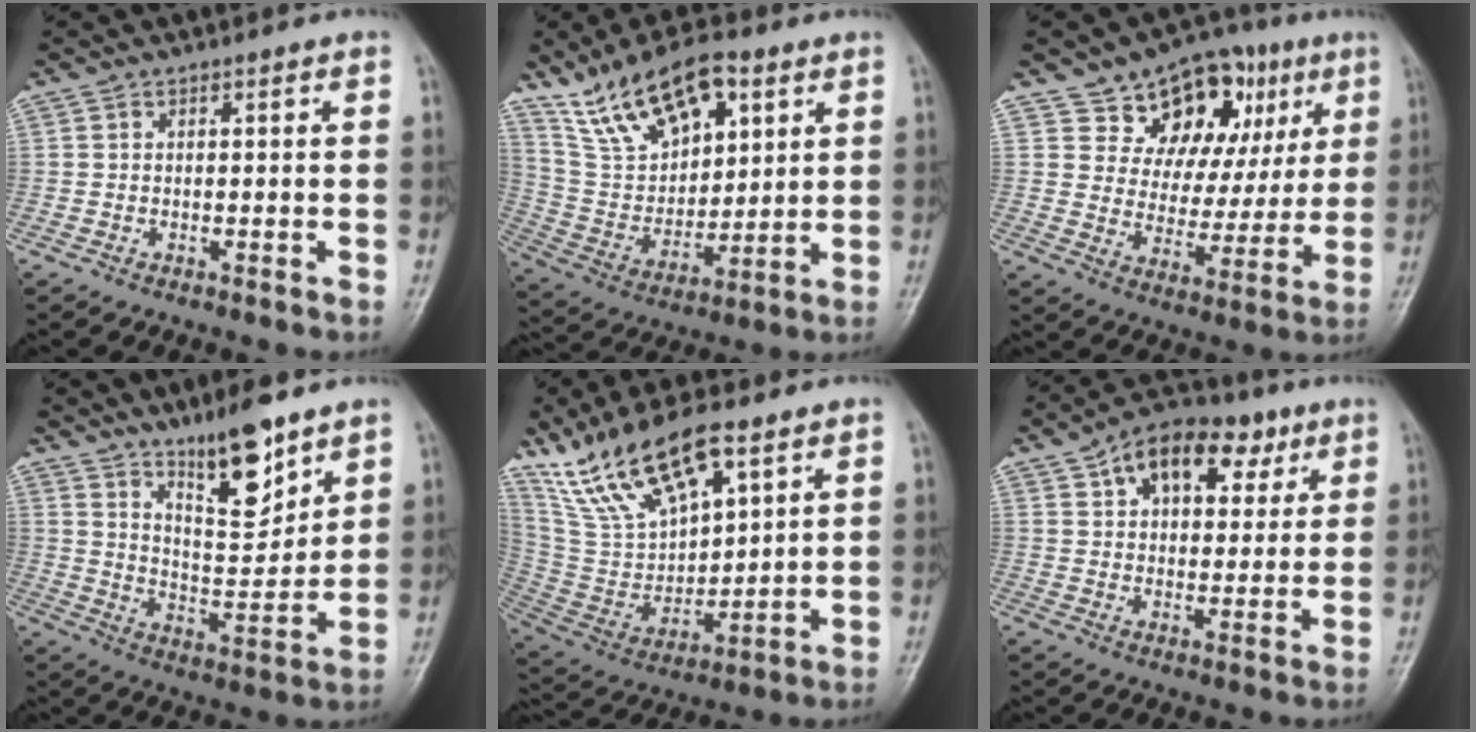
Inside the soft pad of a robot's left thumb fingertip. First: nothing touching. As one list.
[{"total": 19.3, "force": [11.1, 9.3, 12.8], "torque": [-0.196, -0.041, 0.219]}, {"total": 17.7, "force": [8.3, 11.9, 10.1], "torque": [-0.084, -0.010, 0.132]}, {"total": 11.9, "force": [8.4, 3.5, 7.7], "torque": [-0.105, -0.069, 0.153]}, {"total": 18.3, "force": [11.7, 7.3, 12.0], "torque": [-0.199, -0.043, 0.238]}, {"total": 14.2, "force": [6.6, 8.8, 9.0], "torque": [-0.093, -0.001, 0.101]}]